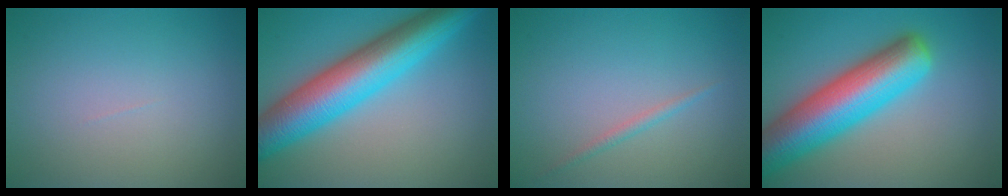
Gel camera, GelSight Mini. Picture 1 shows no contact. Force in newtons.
{"total": 10.3, "press": 10.3, "slide": 0.2}
{"total": 0.9, "press": 0.9, "slide": 0.0}
{"total": 10.3, "press": 10.3, "slide": 0.6}